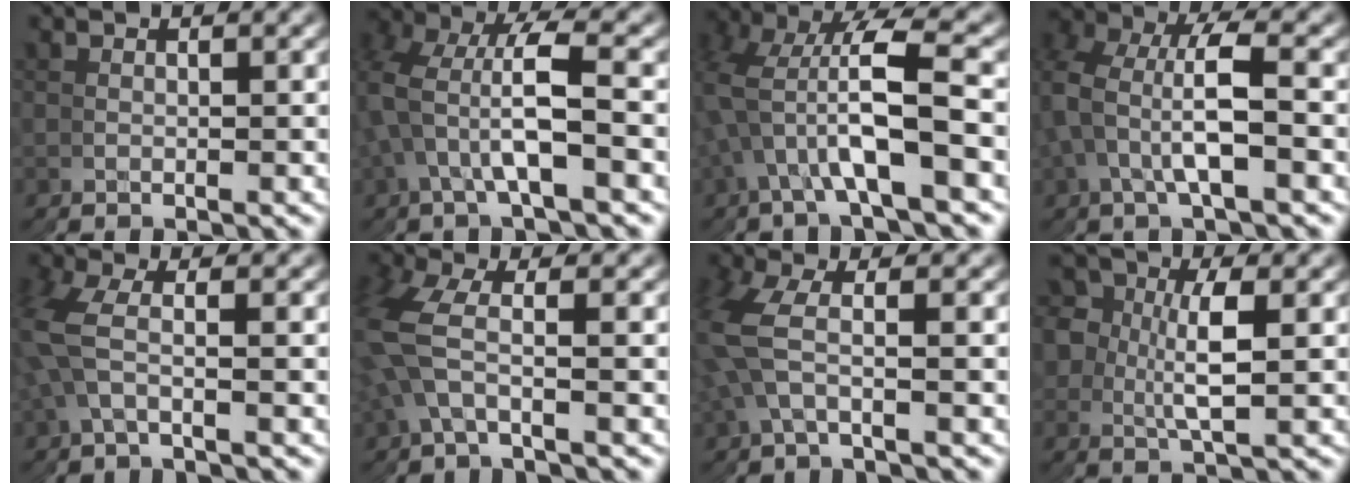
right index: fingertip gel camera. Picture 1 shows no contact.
{"total": 4.8, "force": [1.2, 2.9, 3.6], "torque": [-0.079, 0.005, 0.021]}
{"total": 6.7, "force": [1.7, 3.4, 5.5], "torque": [-0.106, 0.017, 0.023]}
{"total": 6.0, "force": [0.4, 4.6, 3.9], "torque": [-0.084, -0.006, 0.010]}
{"total": 3.1, "force": [1.2, 2.7, 1.0], "torque": [-0.051, 0.002, 0.019]}
{"total": 3.3, "force": [1.4, 2.7, 1.2], "torque": [-0.060, 0.003, 0.021]}
{"total": 3.4, "force": [1.6, 2.7, 1.4], "torque": [-0.061, 0.008, 0.024]}
{"total": 4.6, "force": [1.3, 3.5, 2.6], "torque": [-0.047, -0.006, 0.024]}